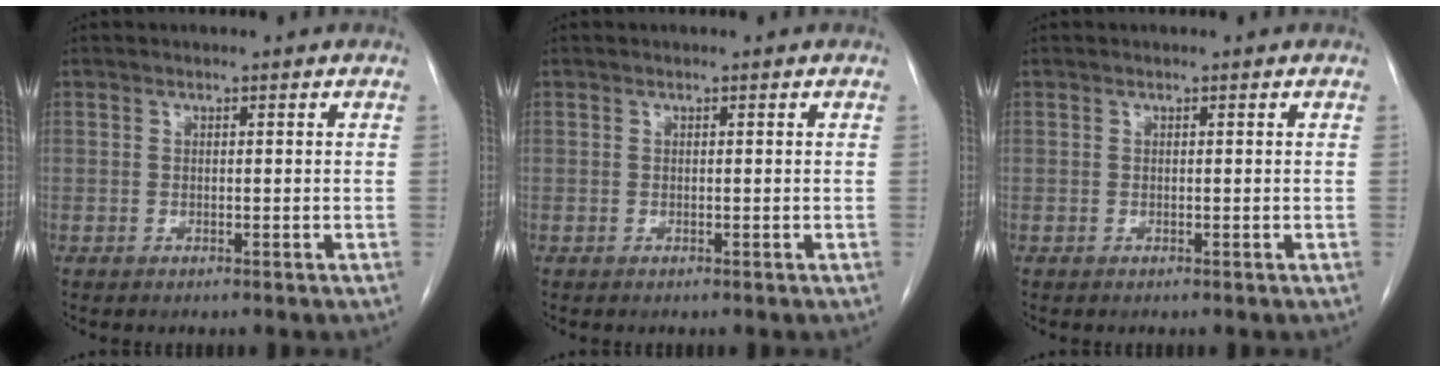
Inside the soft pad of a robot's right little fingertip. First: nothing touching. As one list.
[{"total": 0.0}, {"total": 0.0}]